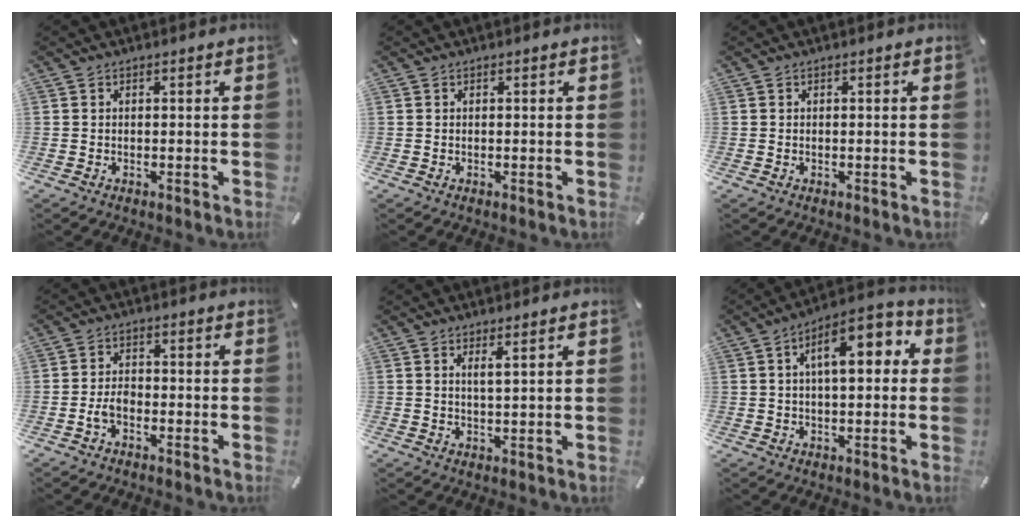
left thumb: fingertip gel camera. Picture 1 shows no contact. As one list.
[{"total": 0.0}, {"total": 0.0}, {"total": 3.5, "force": [-1.8, 1.8, 2.3], "torque": [-0.043, 0.011, -0.034]}, {"total": 2.6, "force": [1.5, 0.0, 2.1], "torque": [-0.044, -0.001, 0.025]}, {"total": 11.5, "force": [3.1, 5.2, 9.8], "torque": [-0.146, -0.002, 0.048]}]